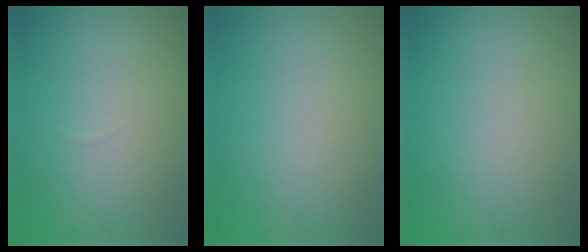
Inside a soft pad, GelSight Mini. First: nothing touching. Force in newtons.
{"total": 0.0}
{"total": 0.0}